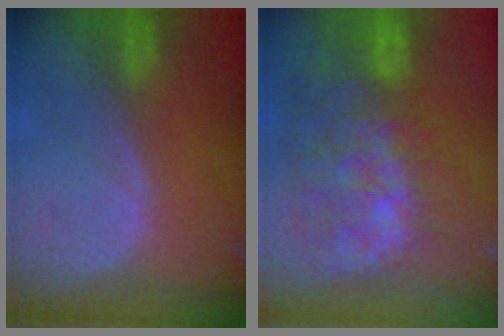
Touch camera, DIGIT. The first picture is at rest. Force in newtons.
{"total": 13.2, "press": 11.6, "slide": 6.2}